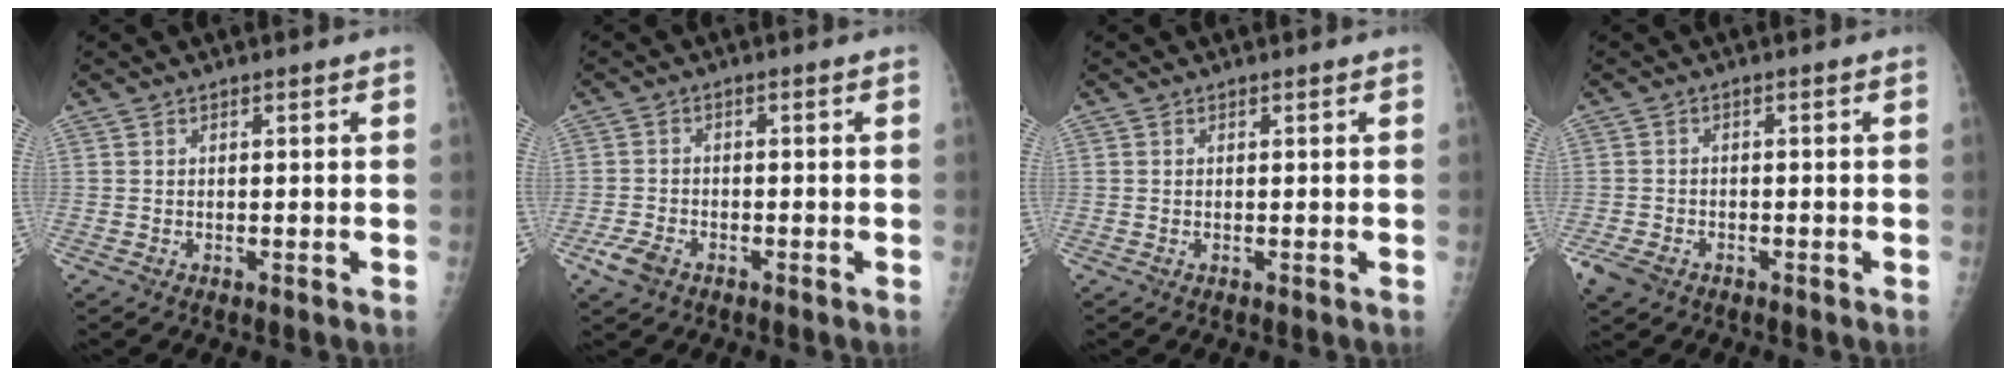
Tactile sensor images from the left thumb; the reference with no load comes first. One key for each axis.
{"total": 4.2, "fx": -2.4, "fy": 2.5, "fz": 2.3, "tx": -0.049, "ty": 0.007, "tz": -0.045}
{"total": 0.0}
{"total": 4.7, "fx": -2.8, "fy": 3.1, "fz": 2.1, "tx": -0.049, "ty": 0.004, "tz": -0.050}